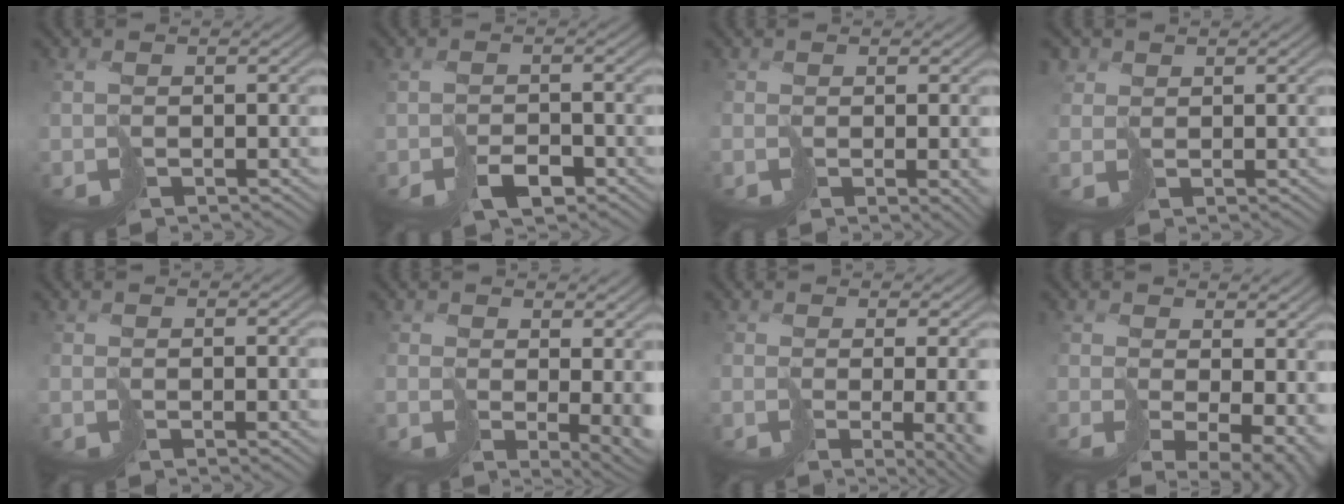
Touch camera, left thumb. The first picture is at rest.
{"total": 2.1, "force": [-1.3, 0.9, 1.3], "torque": [-0.018, -0.004, -0.018]}
{"total": 2.0, "force": [-0.8, 0.2, 1.8], "torque": [-0.014, -0.014, 0.000]}
{"total": 2.0, "force": [1.3, 1.5, -0.4], "torque": [-0.009, -0.001, 0.018]}
{"total": 1.0, "force": [0.1, -0.9, -0.5], "torque": [0.010, -0.001, 0.006]}
{"total": 3.8, "force": [0.5, 1.4, 3.5], "torque": [-0.046, -0.023, 0.019]}
{"total": 6.7, "force": [-1.1, 1.8, 6.4], "torque": [-0.072, -0.029, 0.020]}
{"total": 7.1, "force": [-1.1, 3.4, 6.2], "torque": [-0.120, -0.030, 0.002]}